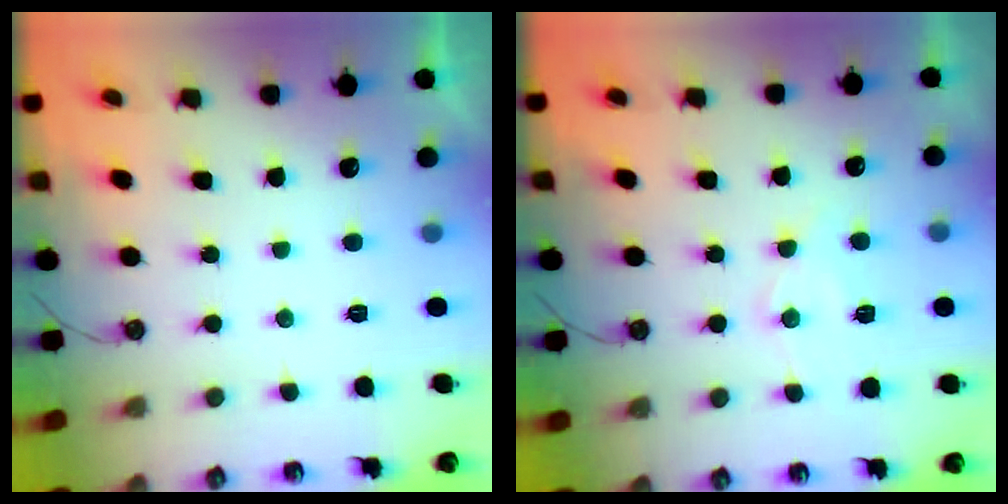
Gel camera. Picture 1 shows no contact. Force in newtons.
{"total": 9.5, "press": 9.5, "slide": 0.8}